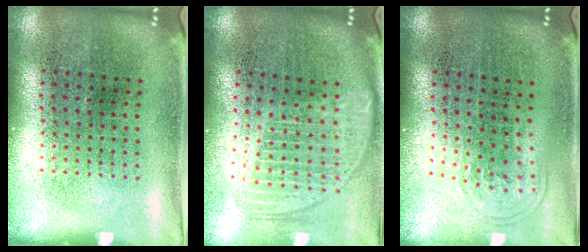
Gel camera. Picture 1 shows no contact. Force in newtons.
{"total": 1.7, "press": 1.4, "slide": 0.9}
{"total": 1.0, "press": 0.7, "slide": 0.7}